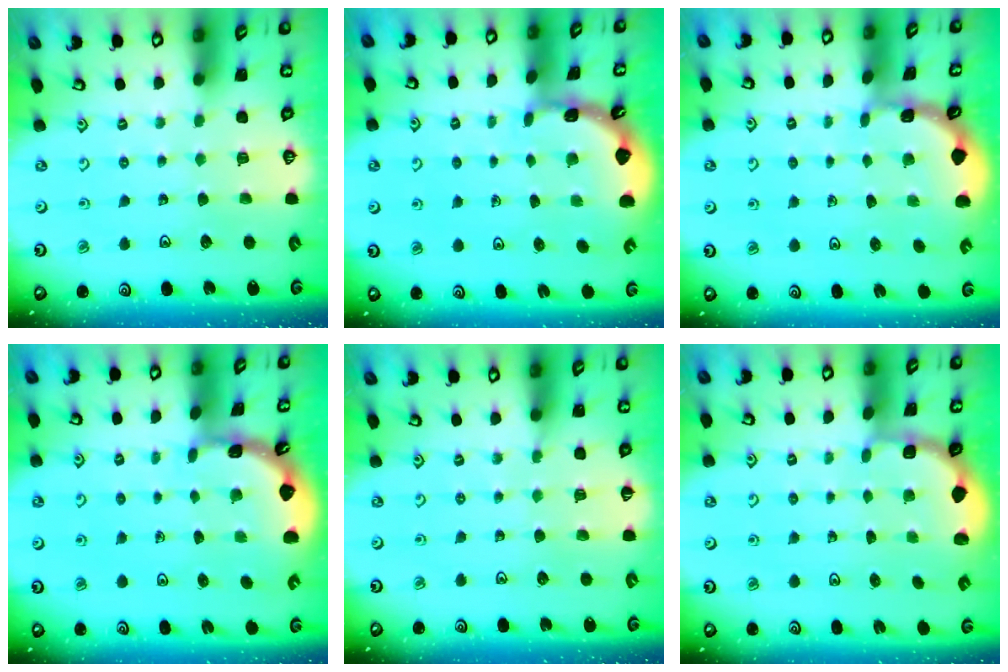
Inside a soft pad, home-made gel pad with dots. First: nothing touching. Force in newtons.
{"total": 1.8, "press": 1.8, "slide": 0.1}
{"total": 1.2, "press": 1.2, "slide": 0.1}
{"total": 1.8, "press": 1.8, "slide": 0.1}
{"total": 3.6, "press": 3.5, "slide": 0.4}
{"total": 1.9, "press": 1.8, "slide": 0.7}